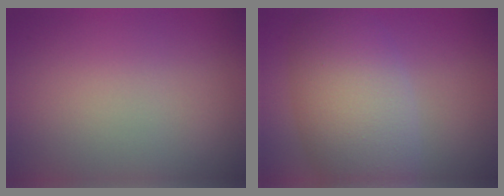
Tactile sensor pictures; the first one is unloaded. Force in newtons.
{"total": 8.4, "press": 8.4, "slide": 0.3}